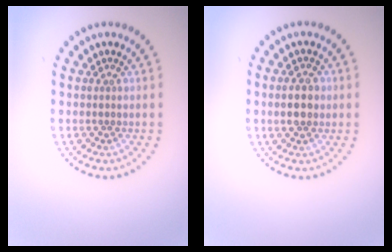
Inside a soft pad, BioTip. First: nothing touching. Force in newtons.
{"total": 2.4, "press": 2.4, "slide": 0.1}